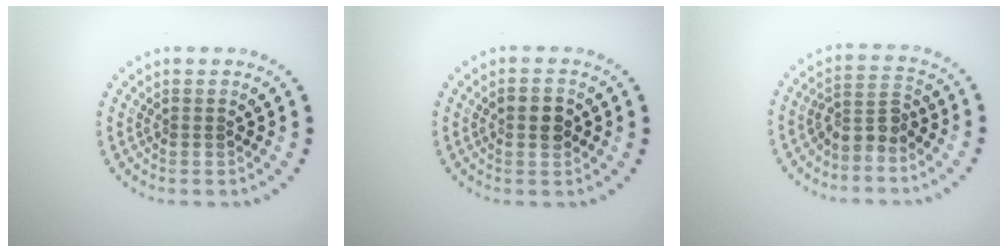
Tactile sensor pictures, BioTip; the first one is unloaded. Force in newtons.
{"total": 2.5, "press": 2.5, "slide": 0.2}
{"total": 2.6, "press": 1.9, "slide": 1.8}